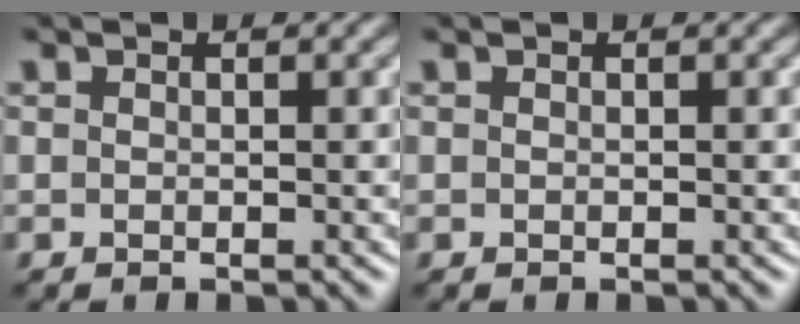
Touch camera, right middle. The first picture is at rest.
{"total": 0.0}